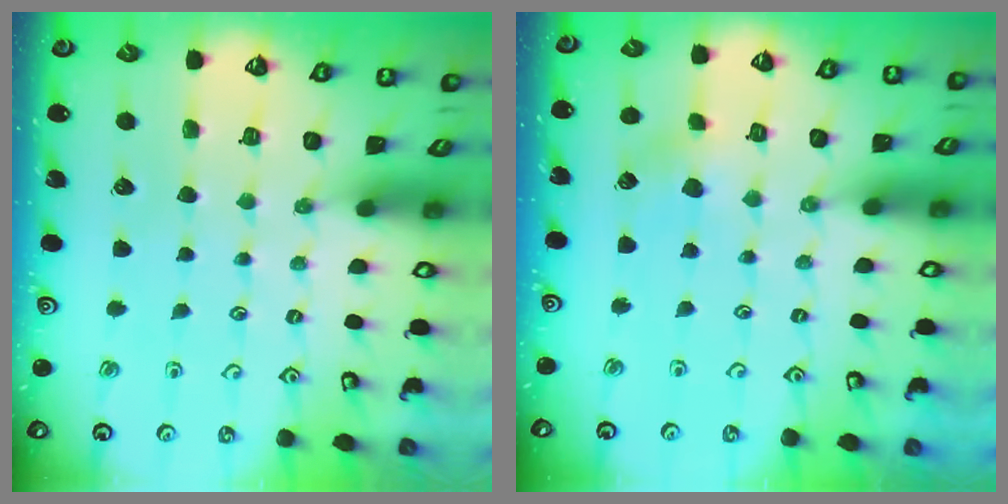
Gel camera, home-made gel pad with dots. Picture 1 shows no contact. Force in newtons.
{"total": 1.8, "press": 1.8, "slide": 0.3}